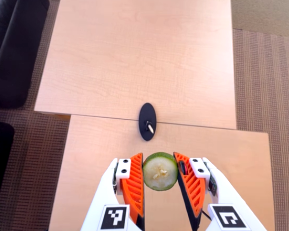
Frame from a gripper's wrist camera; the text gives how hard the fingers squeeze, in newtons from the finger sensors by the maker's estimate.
{"total": 11.7, "left": 13.0, "right": 10.4}